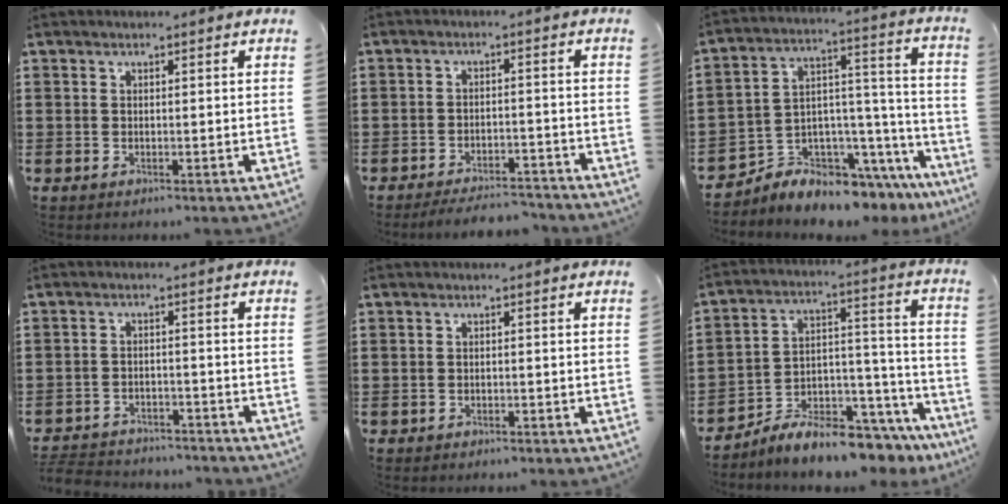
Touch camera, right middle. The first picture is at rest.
{"total": 3.9, "force": [-3.9, 0.2, 0.4], "torque": [-0.010, 0.002, -0.079]}
{"total": 6.4, "force": [-6.0, 2.0, 0.2], "torque": [-0.011, -0.008, -0.115]}
{"total": 3.7, "force": [-3.6, 0.5, 0.1], "torque": [-0.013, -0.002, -0.079]}
{"total": 0.8, "force": [-0.8, 0.2, 0.0], "torque": [-0.003, -0.001, -0.017]}
{"total": 7.9, "force": [-7.5, 1.0, 2.3], "torque": [-0.043, 0.009, -0.146]}